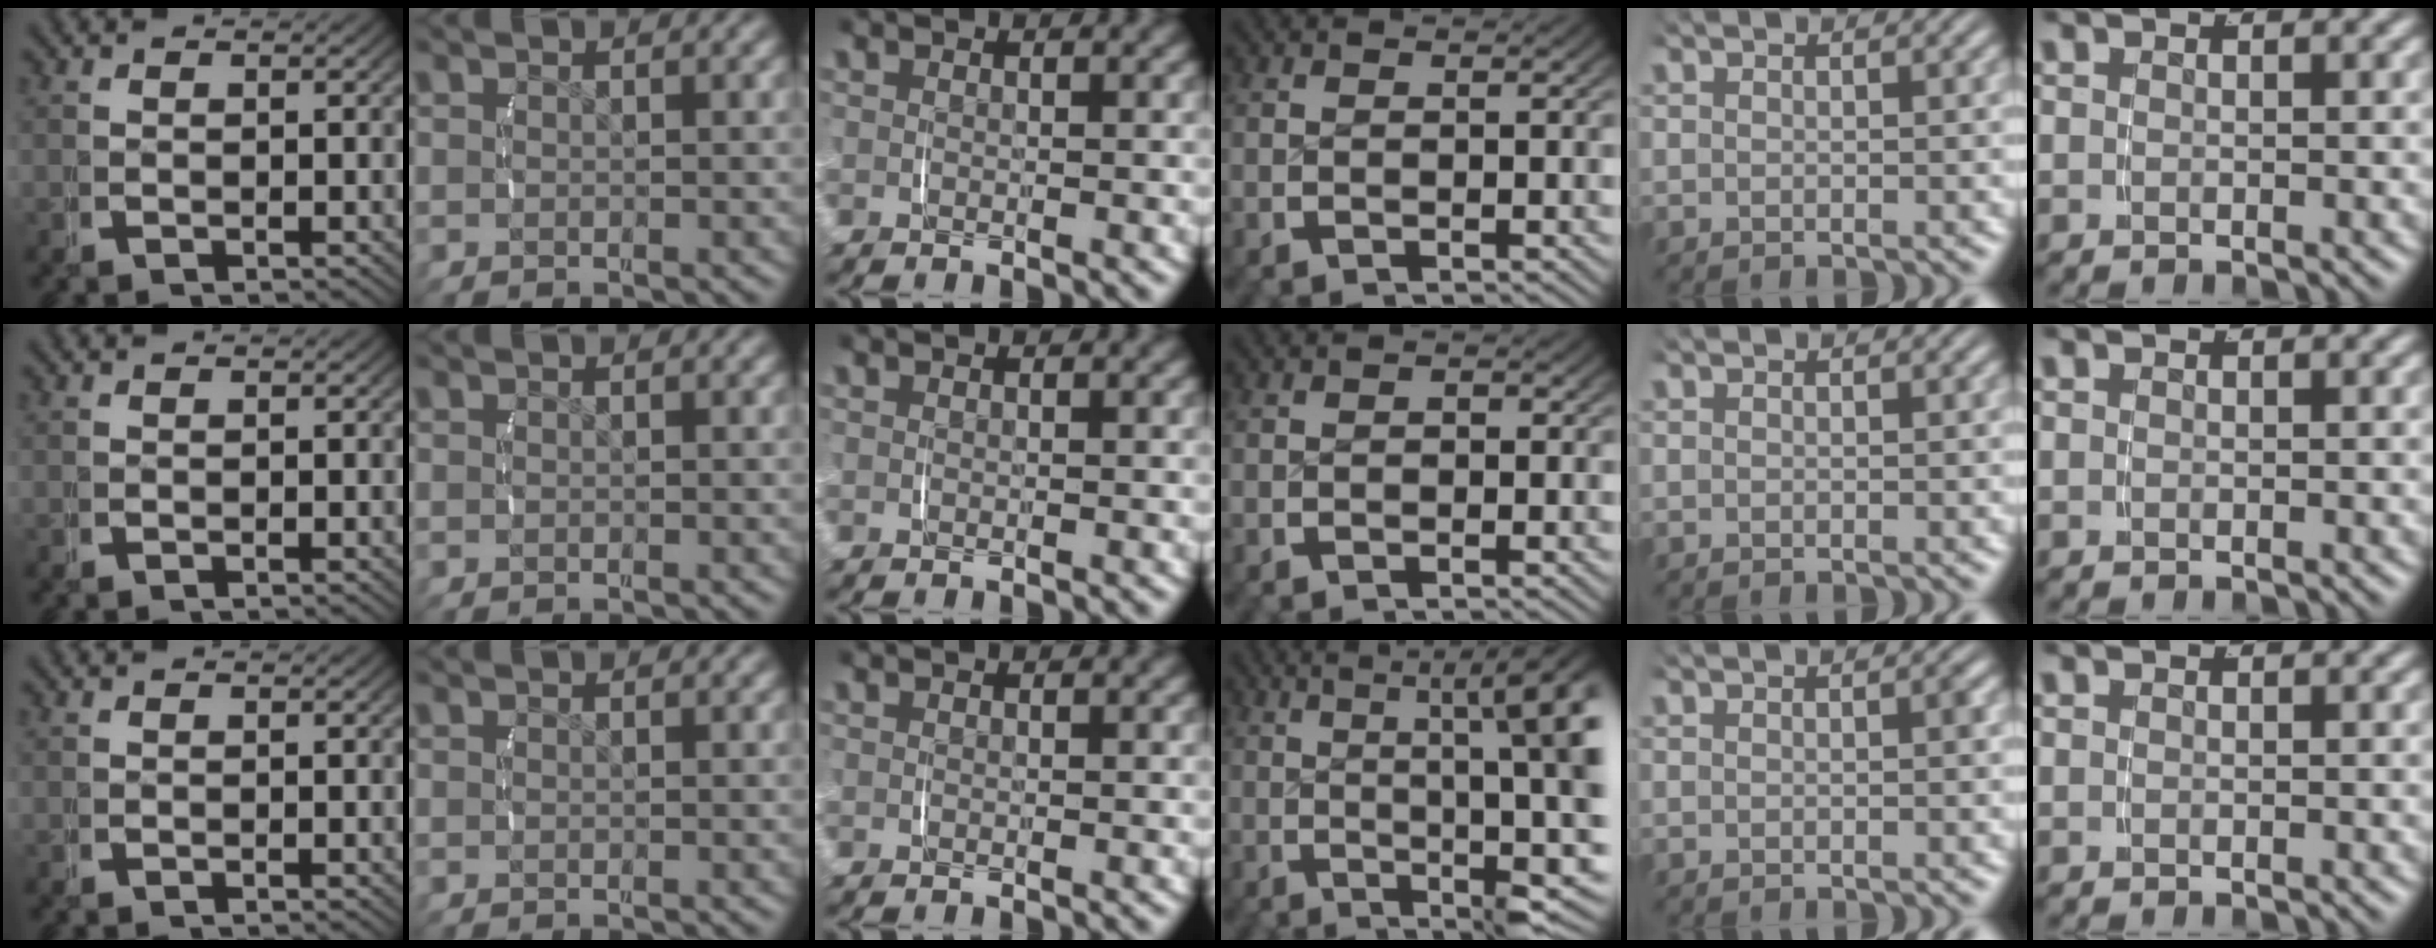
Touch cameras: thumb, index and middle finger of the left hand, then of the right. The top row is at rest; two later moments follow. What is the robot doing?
{"motion": "lift_and_place", "object": "jewelry box"}